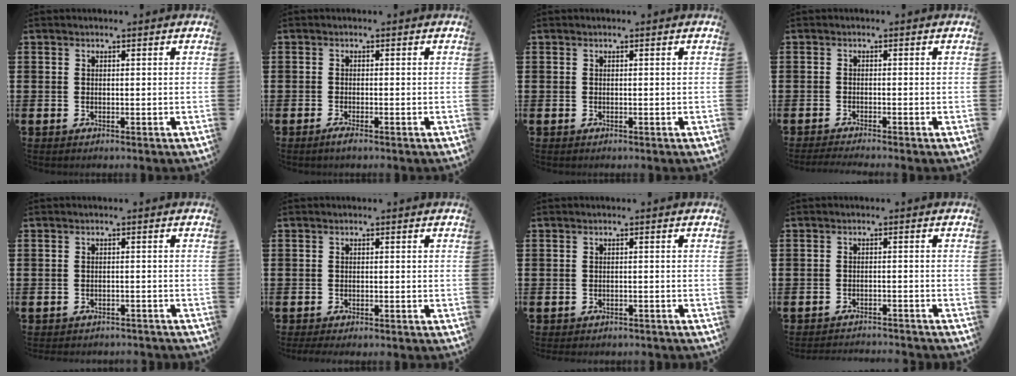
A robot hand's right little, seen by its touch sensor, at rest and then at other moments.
{"total": 1.1, "force": [-0.6, 0.1, 0.9], "torque": [-0.015, -0.003, -0.012]}
{"total": 0.0}
{"total": 1.1, "force": [-0.9, -0.1, 0.5], "torque": [-0.007, -0.001, -0.018]}
{"total": 1.2, "force": [-1.2, 0.1, -0.1], "torque": [-0.003, 0.002, -0.026]}
{"total": 0.7, "force": [-0.7, 0.0, 0.4], "torque": [-0.007, -0.002, -0.013]}
{"total": 0.8, "force": [-0.8, 0.1, 0.0], "torque": [-0.002, -0.001, -0.017]}
{"total": 1.8, "force": [-1.8, -0.1, -0.1], "torque": [-0.002, 0.003, -0.038]}